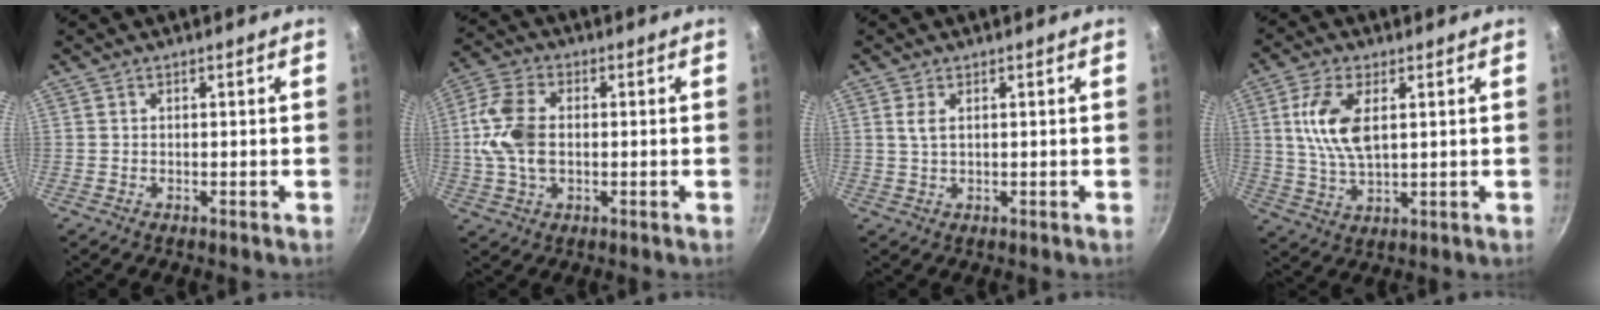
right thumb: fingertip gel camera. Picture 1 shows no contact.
{"total": 10.5, "force": [0.0, 6.7, 8.1], "torque": [-0.163, 0.016, -0.010]}
{"total": 2.2, "force": [0.7, 1.1, 1.8], "torque": [-0.034, -0.003, 0.014]}
{"total": 10.0, "force": [2.3, 4.9, 8.4], "torque": [-0.162, -0.005, 0.046]}